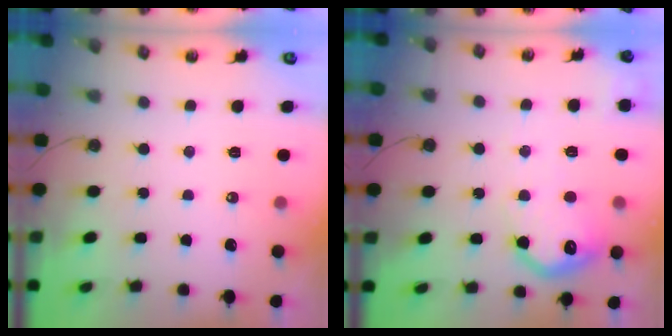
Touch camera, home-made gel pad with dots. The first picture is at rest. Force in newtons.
{"total": 15.5, "press": 15.4, "slide": 1.1}